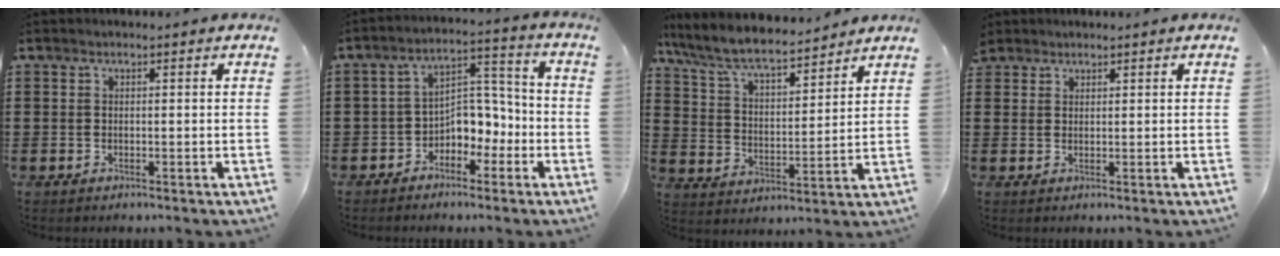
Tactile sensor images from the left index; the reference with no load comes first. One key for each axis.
{"total": 5.2, "fx": -2.9, "fy": 3.7, "fz": 2.2, "tx": -0.047, "ty": 0.010, "tz": -0.058}
{"total": 8.1, "fx": 7.2, "fy": 1.3, "fz": 3.4, "tx": -0.094, "ty": -0.036, "tz": 0.125}
{"total": 1.7, "fx": 1.5, "fy": 0.8, "fz": 0.0, "tx": -0.003, "ty": 0.004, "tz": 0.031}